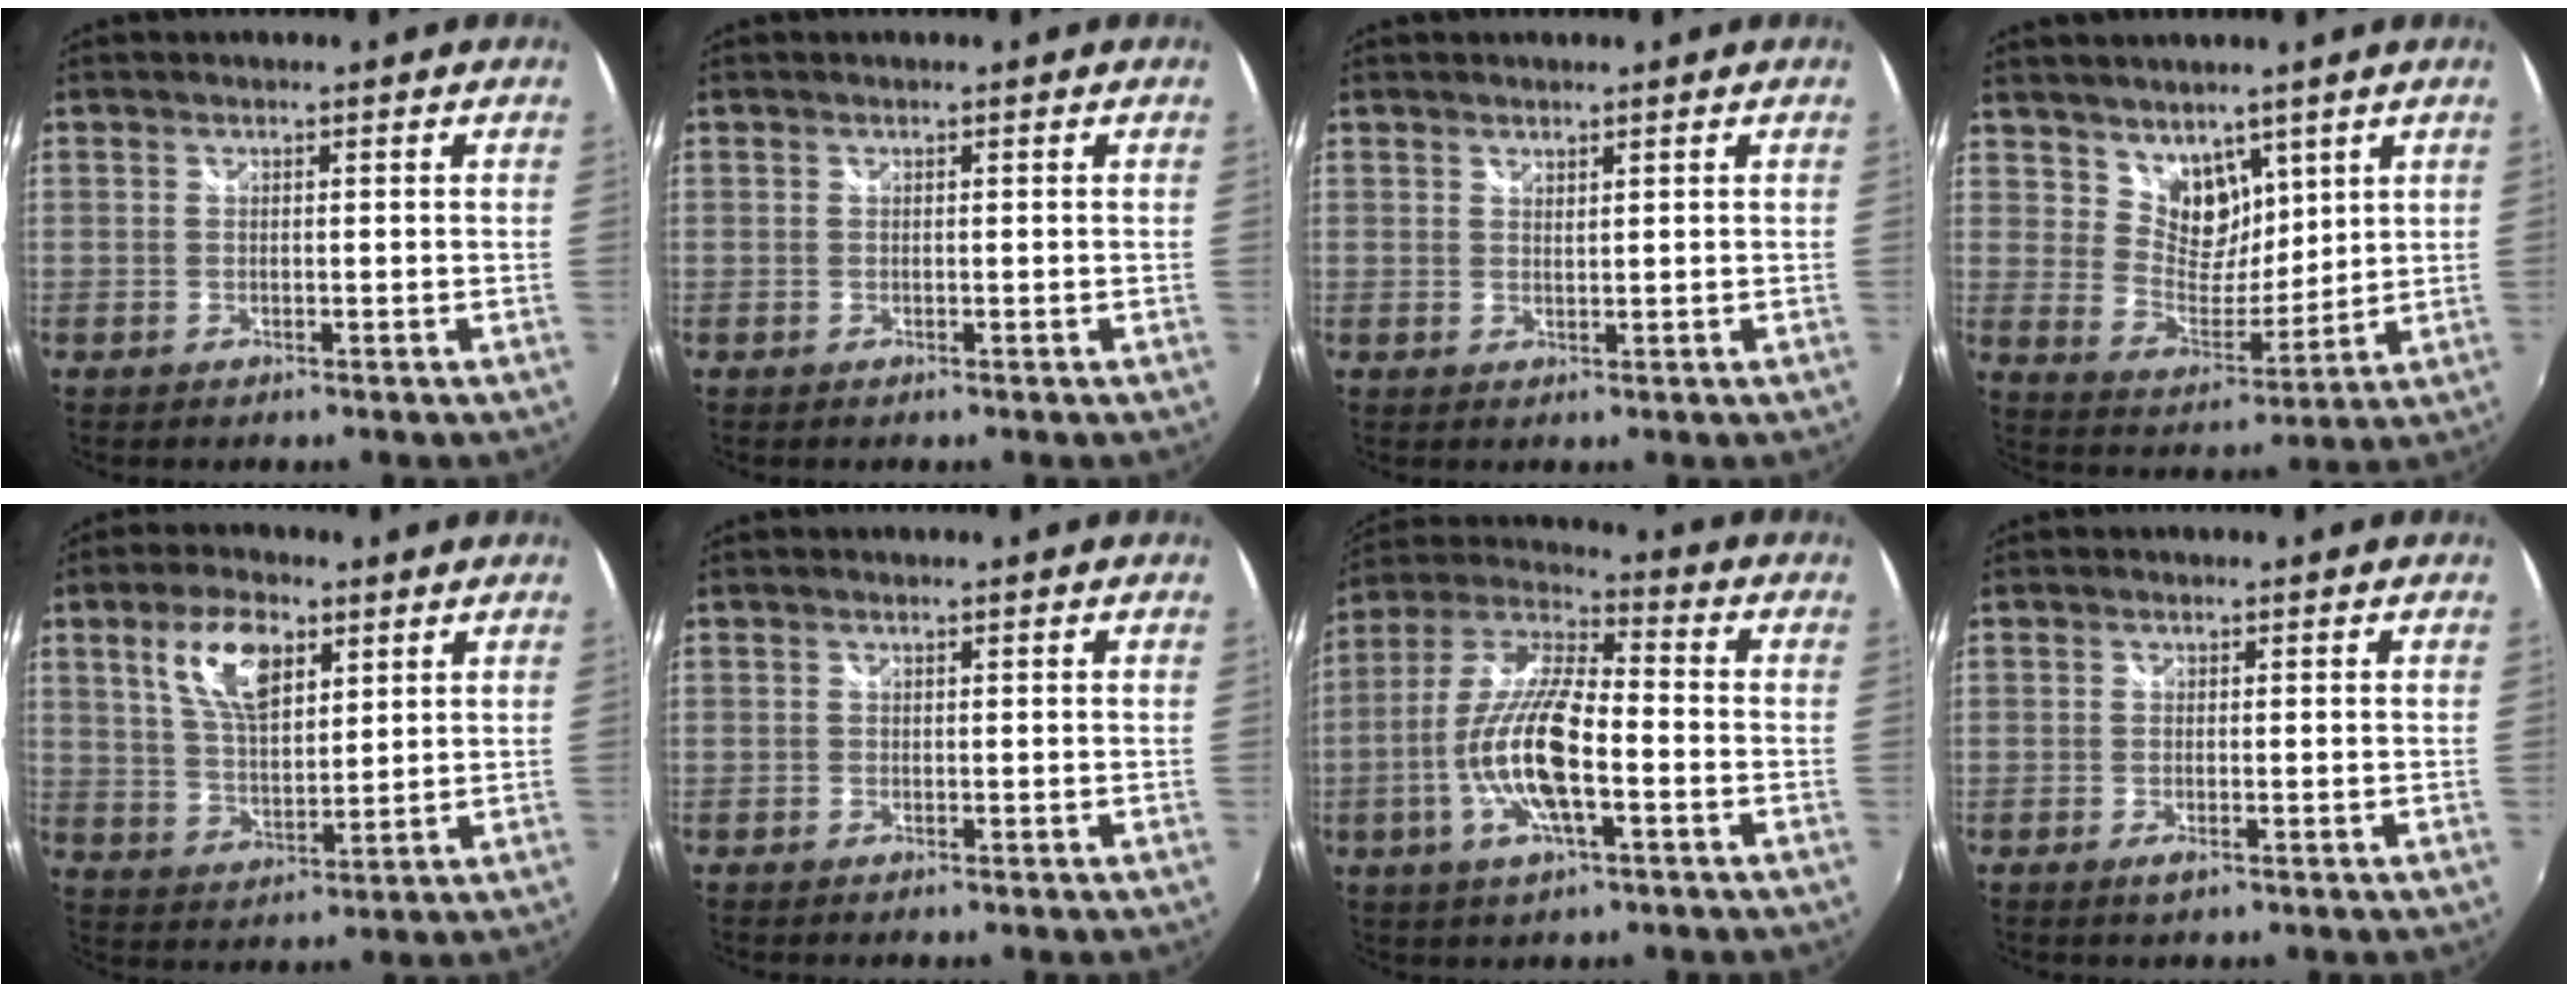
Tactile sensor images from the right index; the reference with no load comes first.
{"total": 0.0}
{"total": 1.1, "force": [1.0, 0.2, 0.3], "torque": [-0.003, 0.000, 0.017]}
{"total": 8.8, "force": [5.9, 5.6, 3.3], "torque": [-0.044, -0.003, 0.115]}
{"total": 10.5, "force": [5.0, 4.8, 7.9], "torque": [-0.153, 0.012, 0.096]}
{"total": 0.0}
{"total": 15.0, "force": [-4.0, 4.5, 13.7], "torque": [-0.277, 0.000, -0.080]}
{"total": 1.4, "force": [-0.6, 0.4, 1.2], "torque": [-0.025, -0.002, -0.009]}